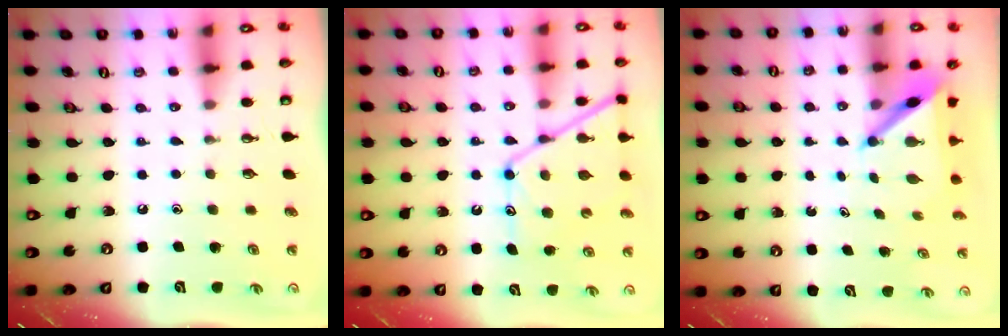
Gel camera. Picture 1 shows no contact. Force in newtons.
{"total": 14.1, "press": 14.1, "slide": 1.2}
{"total": 4.9, "press": 4.9, "slide": 0.2}